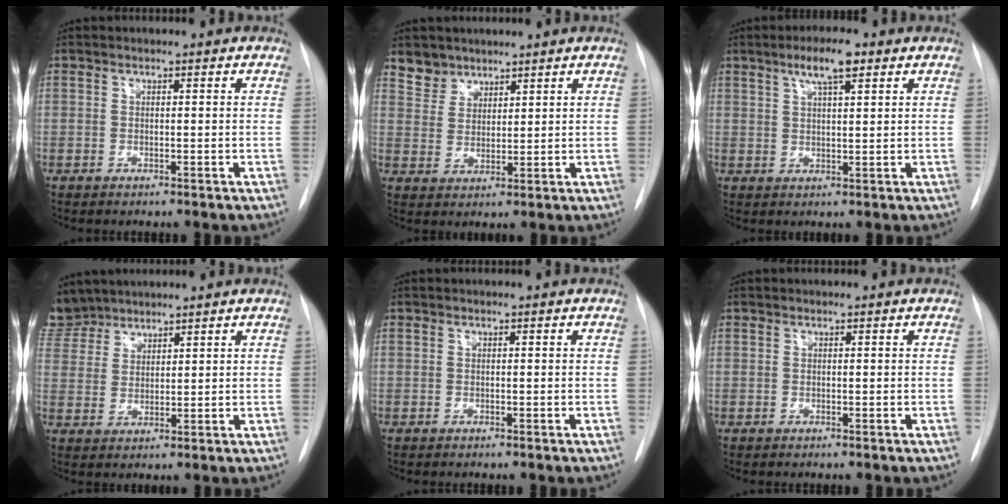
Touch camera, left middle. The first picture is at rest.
{"total": 4.1, "force": [3.4, 2.3, -0.2], "torque": [0.015, 0.000, 0.065]}
{"total": 5.5, "force": [3.2, 0.9, 4.4], "torque": [-0.083, 0.006, 0.054]}
{"total": 7.1, "force": [6.5, 2.8, 0.2], "torque": [-0.001, 0.006, 0.135]}
{"total": 0.0}
{"total": 0.0}